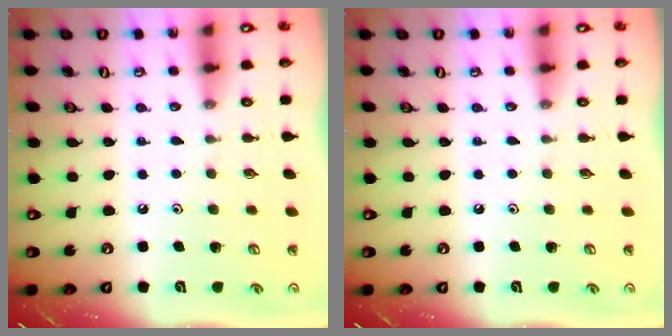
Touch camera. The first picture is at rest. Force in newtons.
{"total": 0.0}